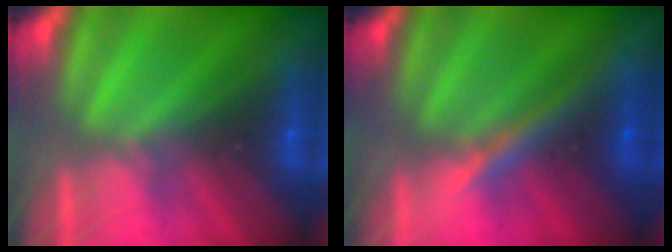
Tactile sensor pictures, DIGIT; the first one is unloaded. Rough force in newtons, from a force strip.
{"total": 2.9}